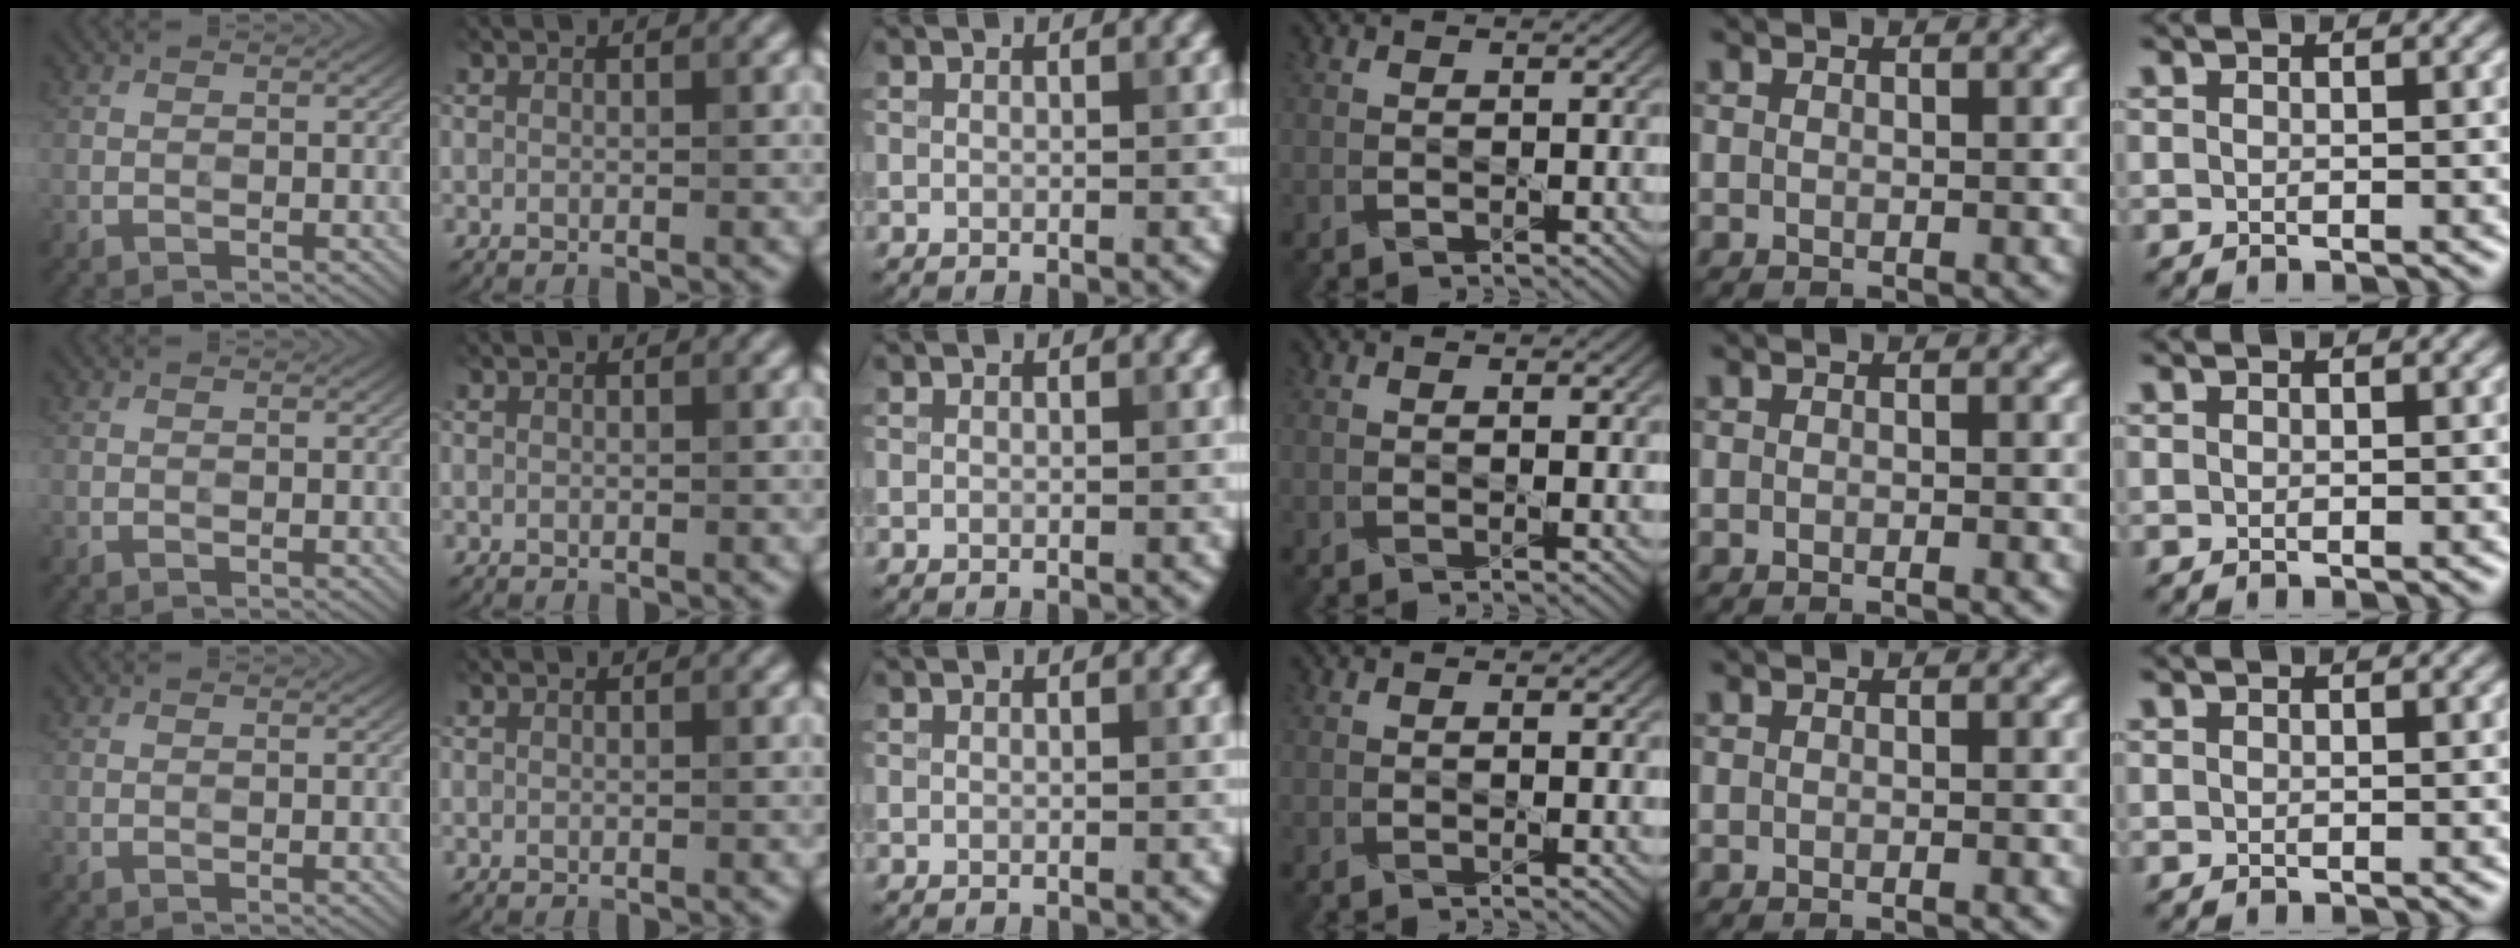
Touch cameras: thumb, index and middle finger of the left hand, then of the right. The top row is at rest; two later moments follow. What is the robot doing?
{"motion": "dispense", "object": "syringe"}